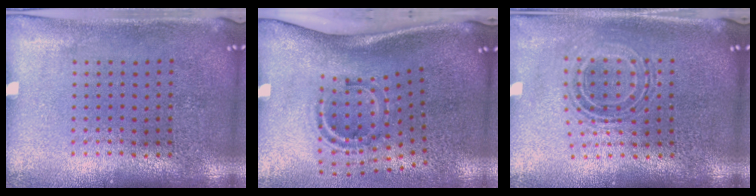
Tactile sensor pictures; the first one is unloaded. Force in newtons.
{"total": 2.1, "press": 1.2, "slide": 1.7}
{"total": 0.8, "press": 0.8, "slide": 0.3}